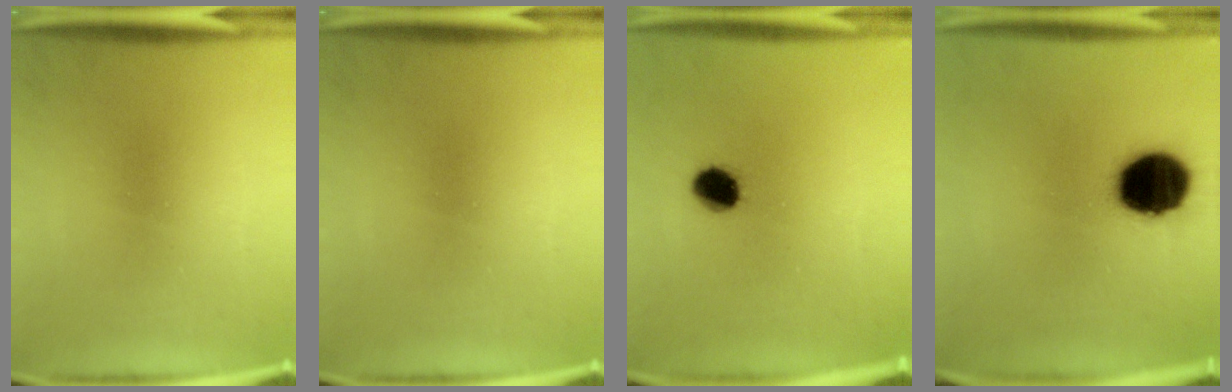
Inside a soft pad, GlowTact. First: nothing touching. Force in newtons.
{"total": 0.0}
{"total": 6.6}
{"total": 18.6}